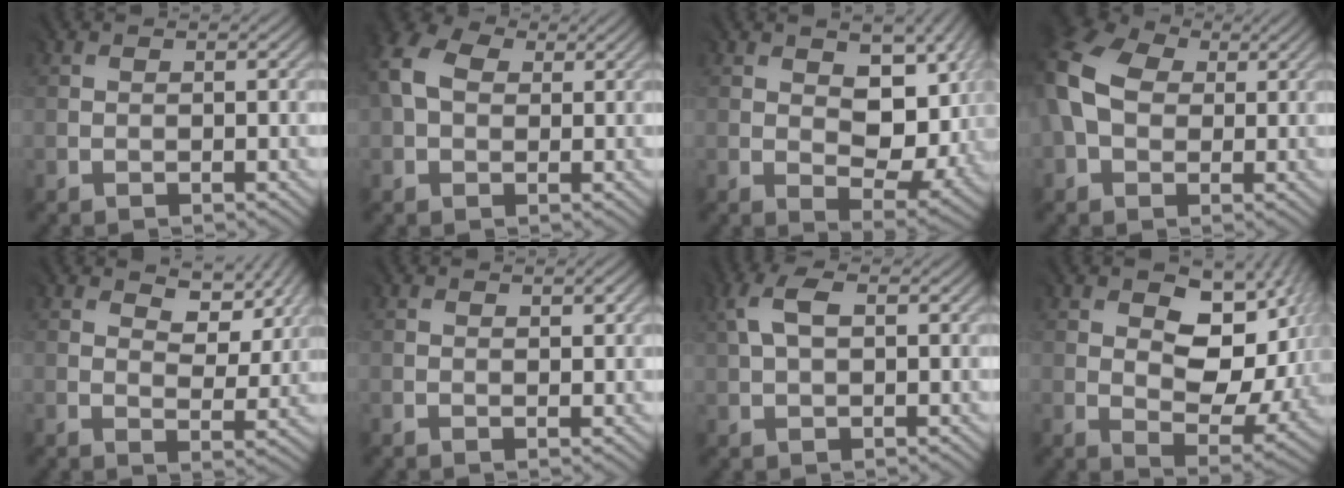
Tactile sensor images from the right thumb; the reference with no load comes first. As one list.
[{"total": 7.0, "force": [1.5, 5.1, 4.5], "torque": [-0.124, 0.010, 0.021]}, {"total": 10.2, "force": [1.3, 6.1, 8.1], "torque": [-0.131, -0.012, 0.029]}, {"total": 11.1, "force": [1.2, 8.3, 7.3], "torque": [-0.203, -0.008, 0.028]}, {"total": 6.3, "force": [3.8, 3.3, 3.9], "torque": [-0.069, -0.007, 0.066]}, {"total": 1.1, "force": [0.6, 0.5, 0.7], "torque": [-0.009, -0.004, 0.014]}, {"total": 4.5, "force": [1.6, 2.3, 3.4], "torque": [-0.085, 0.012, 0.029]}, {"total": 11.4, "force": [2.4, 7.0, 8.6], "torque": [-0.135, -0.011, 0.050]}]